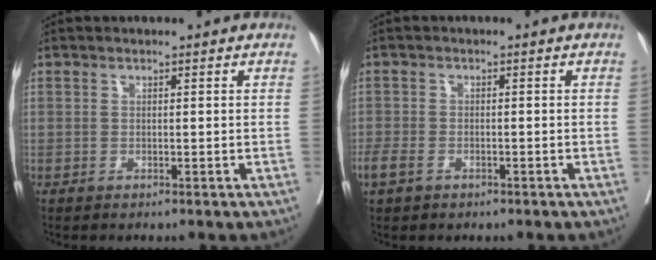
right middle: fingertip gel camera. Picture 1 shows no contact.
{"total": 3.2, "force": [-1.8, 1.8, 1.8], "torque": [-0.042, -0.004, -0.027]}